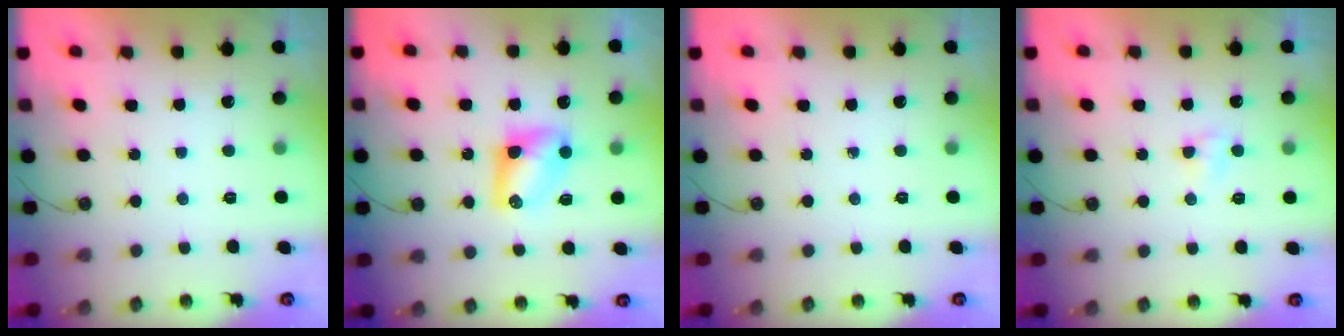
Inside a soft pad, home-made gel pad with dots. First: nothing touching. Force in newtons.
{"total": 7.6, "press": 7.6, "slide": 0.8}
{"total": 0.0}
{"total": 3.4, "press": 3.4, "slide": 0.5}